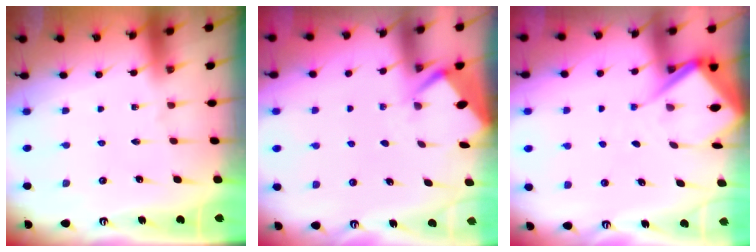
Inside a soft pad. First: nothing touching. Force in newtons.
{"total": 2.6, "press": 2.6, "slide": 0.4}
{"total": 7.2, "press": 7.2, "slide": 0.6}